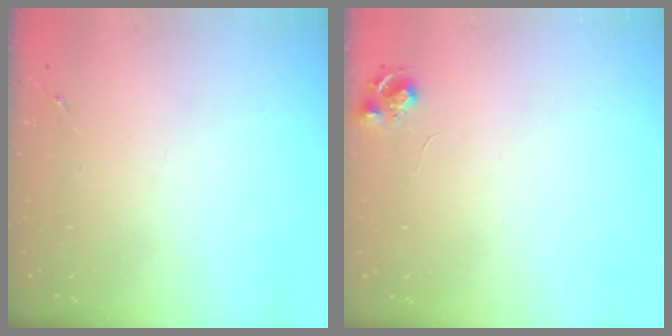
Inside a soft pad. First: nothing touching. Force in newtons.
{"total": 6.8, "press": 6.7, "slide": 0.9}